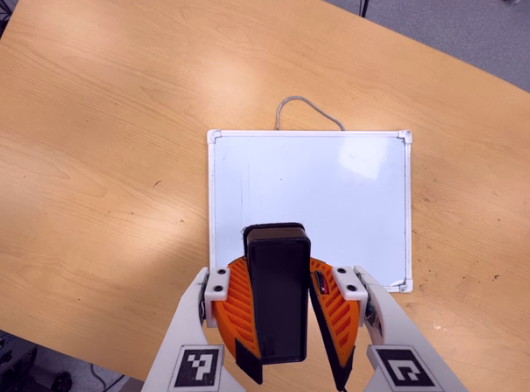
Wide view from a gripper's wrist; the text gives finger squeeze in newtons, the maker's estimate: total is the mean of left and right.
{"total": 9.0, "left": 9.5, "right": 8.5}